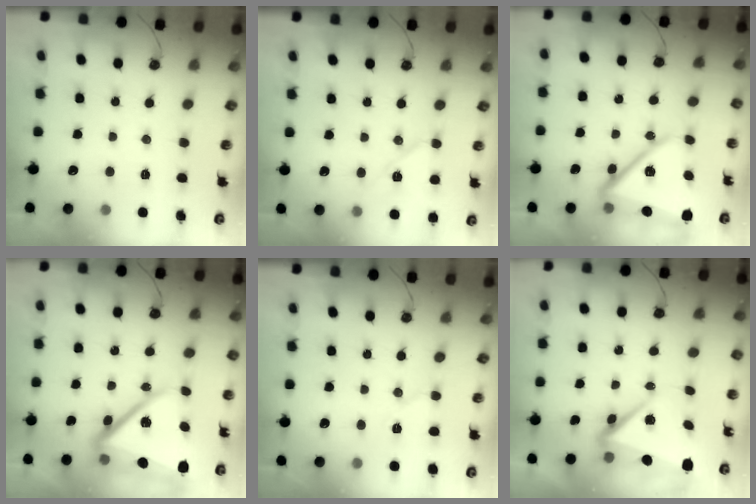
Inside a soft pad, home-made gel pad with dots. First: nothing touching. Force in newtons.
{"total": 9.0, "press": 9.0, "slide": 0.6}
{"total": 18.4, "press": 18.3, "slide": 2.2}
{"total": 19.2, "press": 19.1, "slide": 1.6}
{"total": 6.0, "press": 5.5, "slide": 2.4}
{"total": 7.3, "press": 7.0, "slide": 2.0}